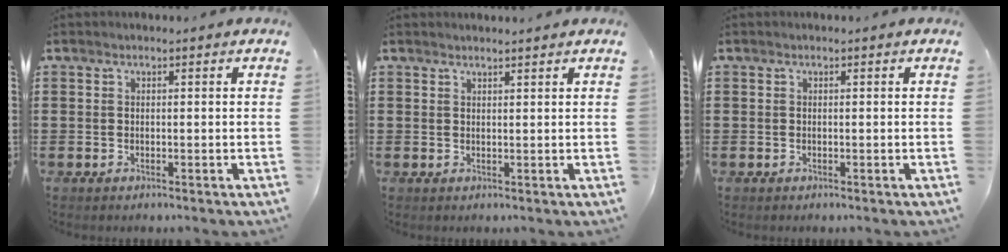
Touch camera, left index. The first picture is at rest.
{"total": 1.2, "force": [1.1, 0.0, 0.3], "torque": [-0.007, -0.002, 0.022]}
{"total": 0.0}